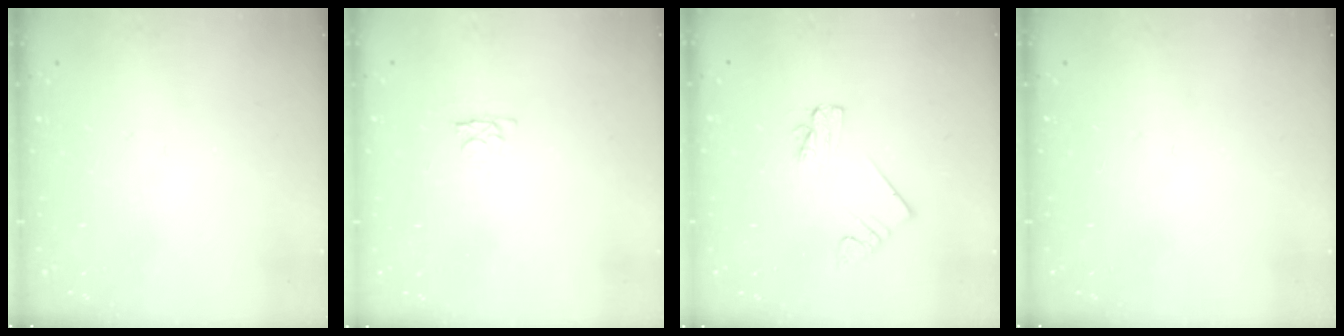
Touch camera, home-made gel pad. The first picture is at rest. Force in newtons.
{"total": 4.1, "press": 4.0, "slide": 0.5}
{"total": 1.9, "press": 1.9, "slide": 0.2}
{"total": 0.0}